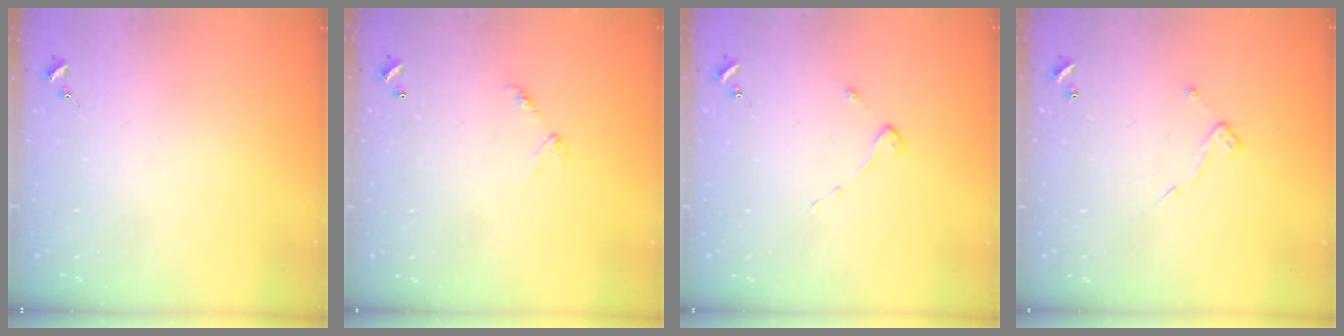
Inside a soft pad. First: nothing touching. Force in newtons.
{"total": 5.6, "press": 5.6, "slide": 0.4}
{"total": 2.9, "press": 2.8, "slide": 0.3}
{"total": 7.7, "press": 7.7, "slide": 0.2}